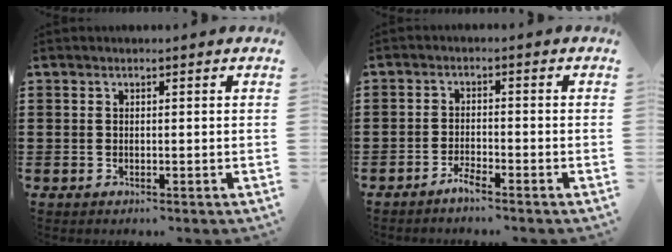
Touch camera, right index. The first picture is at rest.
{"total": 2.1, "force": [-1.9, 0.1, 0.9], "torque": [-0.018, 0.002, -0.036]}